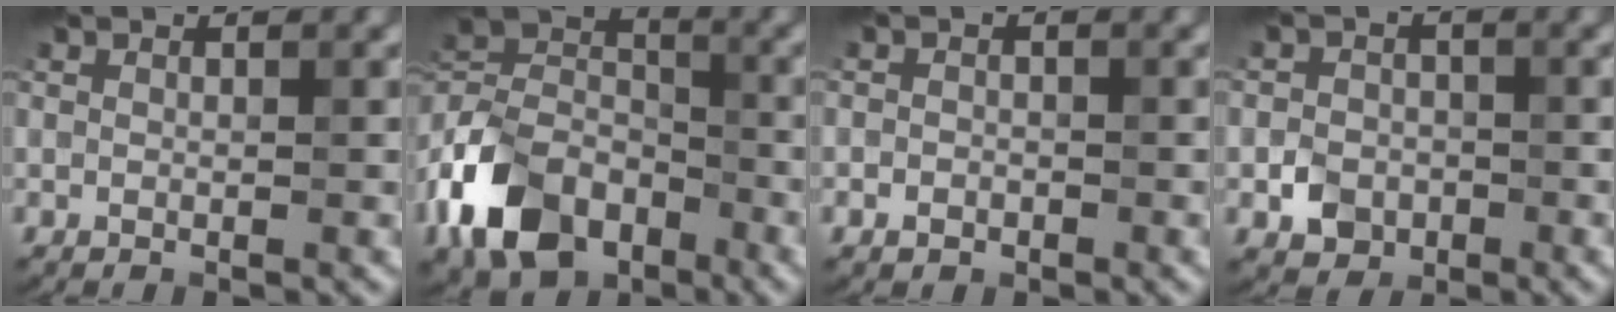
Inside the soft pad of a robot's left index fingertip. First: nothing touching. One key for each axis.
{"total": 10.3, "fx": -5.3, "fy": 6.8, "fz": 5.6, "tx": -0.112, "ty": 0.006, "tz": -0.126}
{"total": 1.0, "fx": -0.5, "fy": 0.8, "fz": 0.3, "tx": -0.003, "ty": -0.001, "tz": -0.012}
{"total": 2.8, "fx": -1.1, "fy": 2.3, "fz": 1.1, "tx": -0.013, "ty": 0.000, "tz": -0.021}